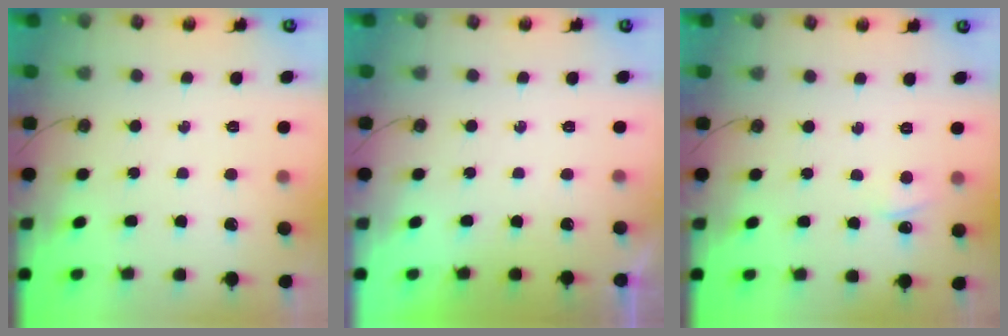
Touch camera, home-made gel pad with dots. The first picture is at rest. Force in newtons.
{"total": 0.0}
{"total": 2.4, "press": 2.4, "slide": 0.4}